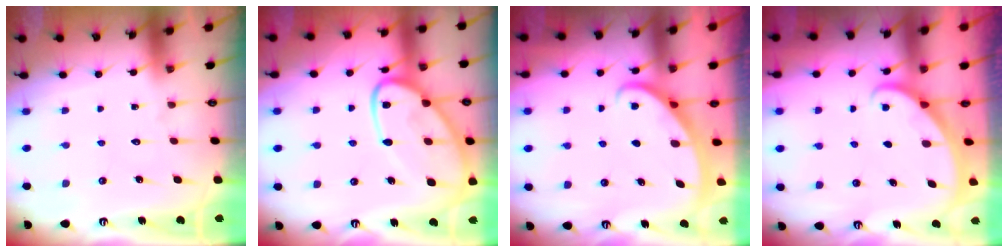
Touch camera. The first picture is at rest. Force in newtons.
{"total": 17.9, "press": 17.8, "slide": 1.6}
{"total": 2.9, "press": 2.9, "slide": 0.1}
{"total": 1.4, "press": 1.4, "slide": 0.0}